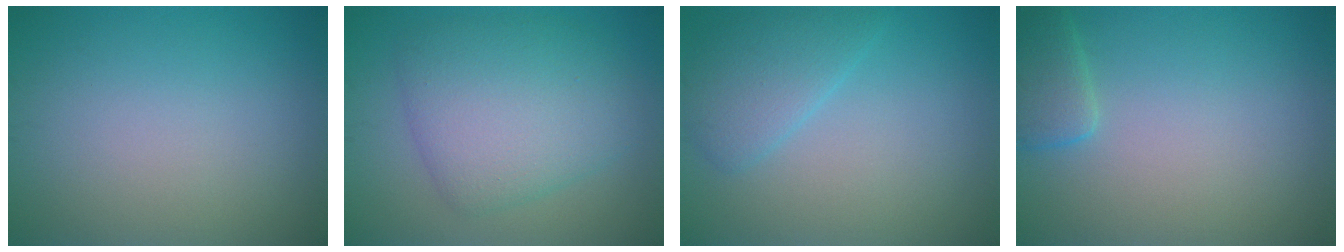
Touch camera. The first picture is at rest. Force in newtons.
{"total": 6.5, "press": 6.5, "slide": 0.1}
{"total": 3.0, "press": 3.0, "slide": 0.1}
{"total": 2.3, "press": 2.3, "slide": 0.2}